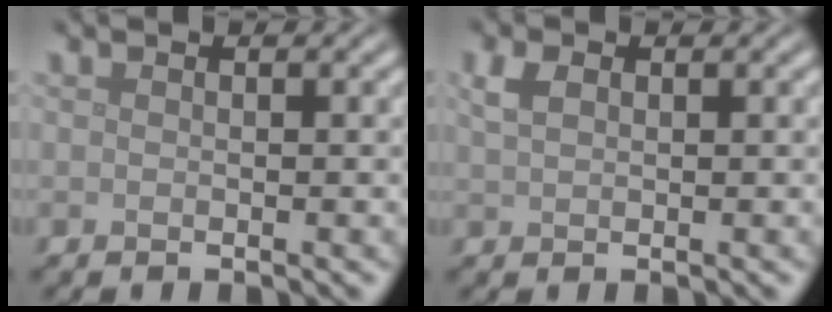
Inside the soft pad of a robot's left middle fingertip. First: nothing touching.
{"total": 1.7, "force": [0.8, 1.1, 1.1], "torque": [-0.027, 0.004, 0.017]}